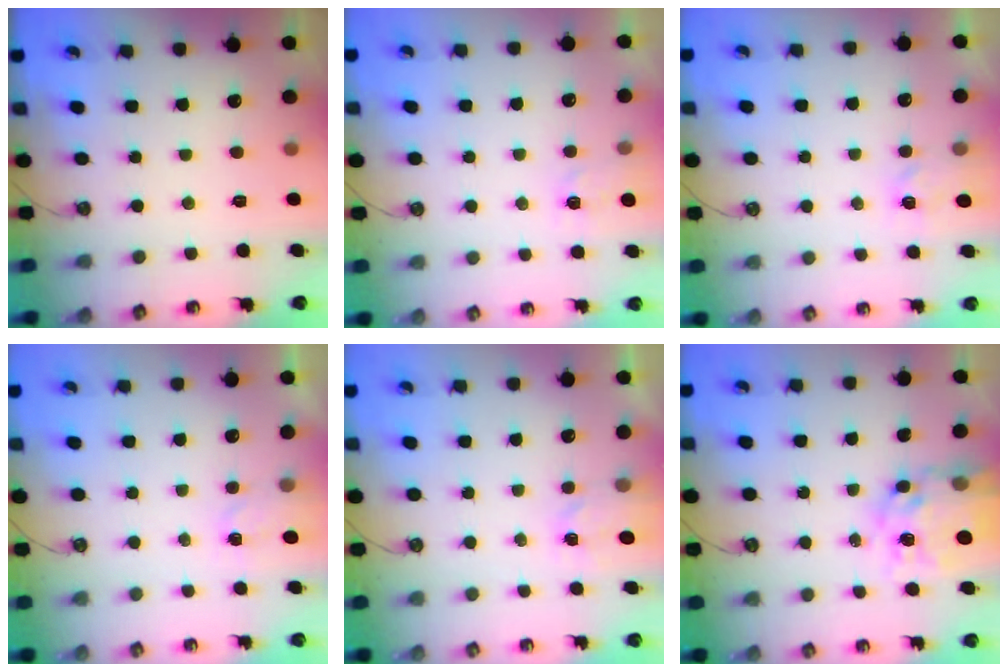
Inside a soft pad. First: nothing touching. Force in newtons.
{"total": 2.9, "press": 2.9, "slide": 0.5}
{"total": 3.5, "press": 3.5, "slide": 0.3}
{"total": 2.0, "press": 2.0, "slide": 0.4}
{"total": 2.2, "press": 2.2, "slide": 0.2}
{"total": 15.2, "press": 15.1, "slide": 1.4}